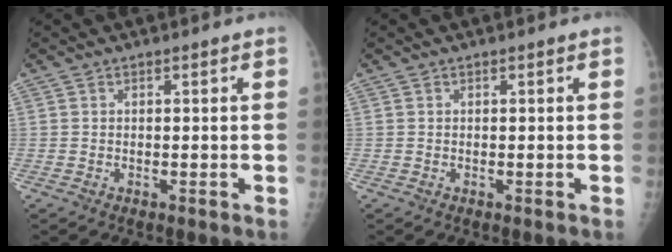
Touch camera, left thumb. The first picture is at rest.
{"total": 0.0}